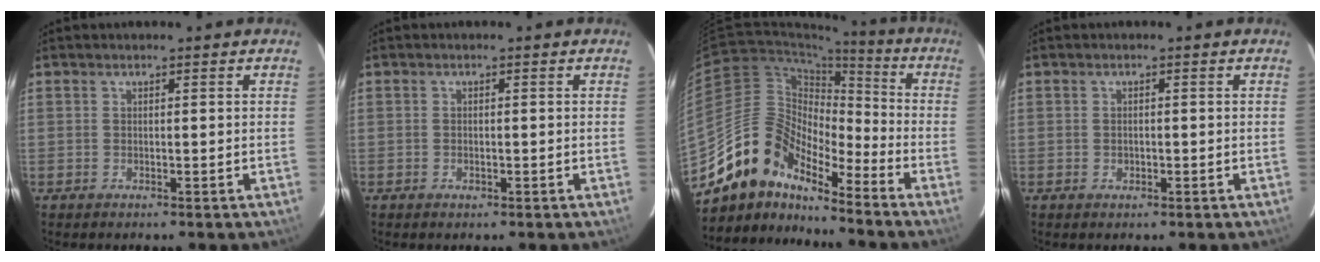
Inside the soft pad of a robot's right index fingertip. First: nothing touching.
{"total": 0.9, "force": [-0.3, 0.6, 0.5], "torque": [-0.009, 0.001, -0.005]}
{"total": 13.9, "force": [-12.1, 5.3, 4.5], "torque": [-0.077, 0.021, -0.237]}
{"total": 1.1, "force": [-0.3, 0.9, 0.6], "torque": [-0.010, 0.002, -0.004]}